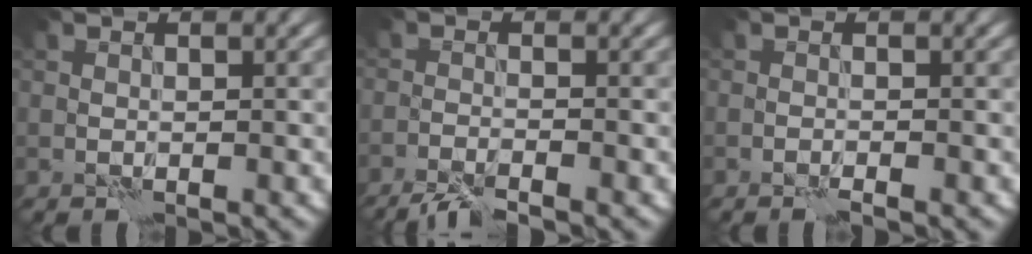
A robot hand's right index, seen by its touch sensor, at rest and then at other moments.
{"total": 3.4, "force": [-2.9, 0.3, 1.7], "torque": [-0.033, -0.012, -0.058]}
{"total": 0.8, "force": [-0.6, -0.2, 0.4], "torque": [-0.011, 0.004, -0.014]}